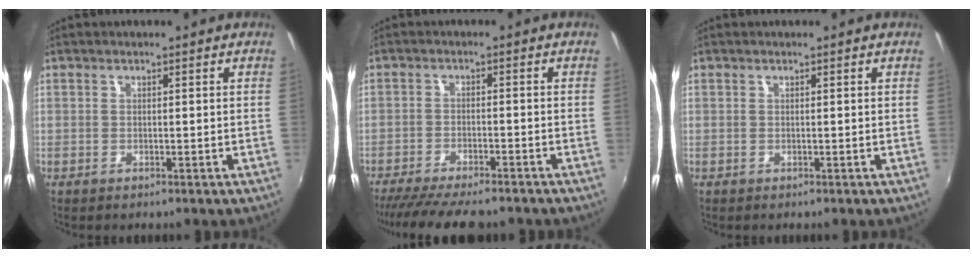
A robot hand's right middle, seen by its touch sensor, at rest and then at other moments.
{"total": 12.3, "force": [-10.5, 1.9, 6.0], "torque": [-0.125, -0.038, -0.165]}
{"total": 0.0}